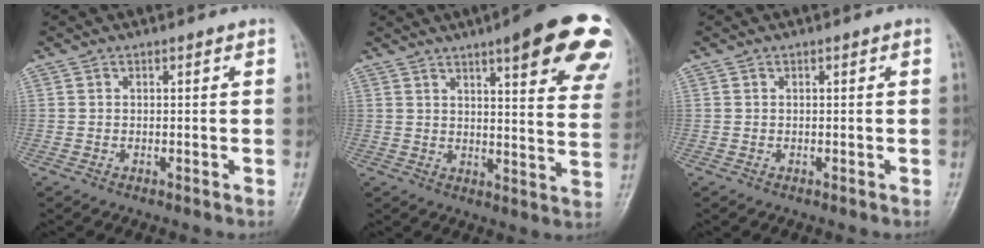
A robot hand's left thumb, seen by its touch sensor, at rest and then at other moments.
{"total": 21.3, "force": [12.7, 4.8, 16.4], "torque": [-0.180, -0.036, 0.145]}
{"total": 0.0}